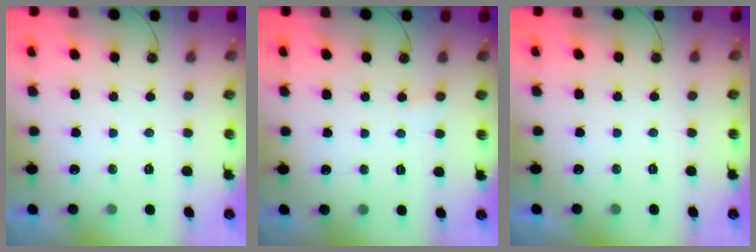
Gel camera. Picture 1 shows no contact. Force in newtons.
{"total": 2.9, "press": 2.9, "slide": 0.2}
{"total": 0.0}